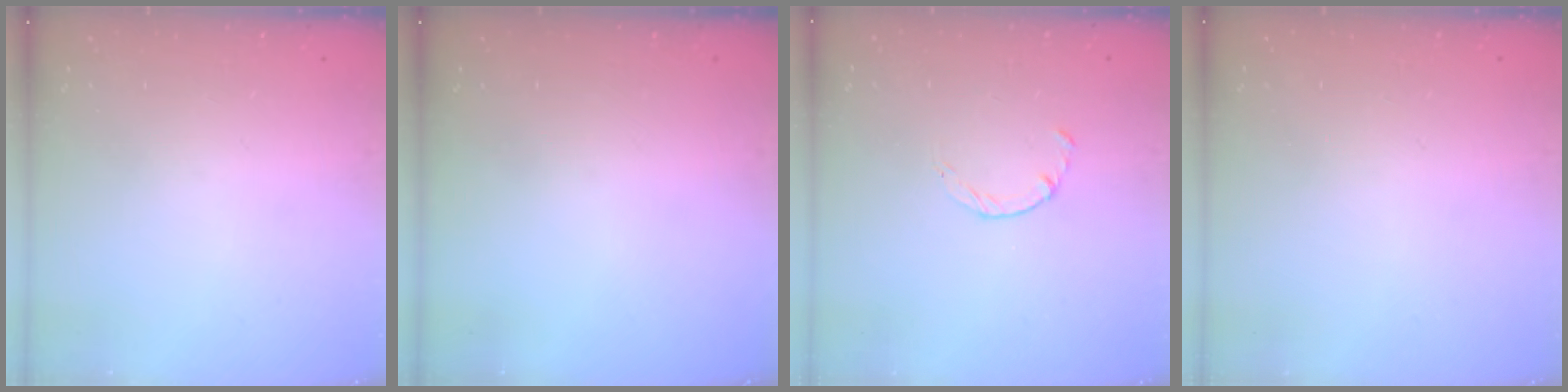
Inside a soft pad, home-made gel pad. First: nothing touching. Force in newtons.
{"total": 0.0}
{"total": 1.8, "press": 1.7, "slide": 0.3}
{"total": 2.6, "press": 2.6, "slide": 0.2}